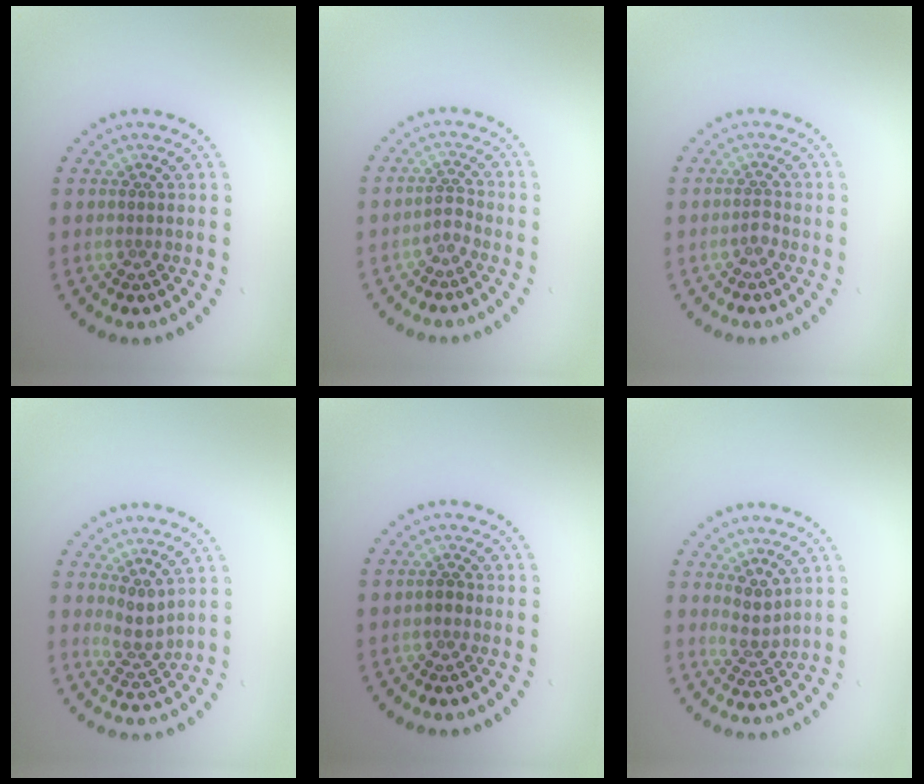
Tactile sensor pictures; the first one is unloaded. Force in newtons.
{"total": 1.2, "press": 0.9, "slide": 0.8}
{"total": 1.0, "press": 0.8, "slide": 0.7}
{"total": 2.1, "press": 1.6, "slide": 1.4}
{"total": 0.8, "press": 0.8, "slide": 0.2}
{"total": 2.1, "press": 1.6, "slide": 1.4}